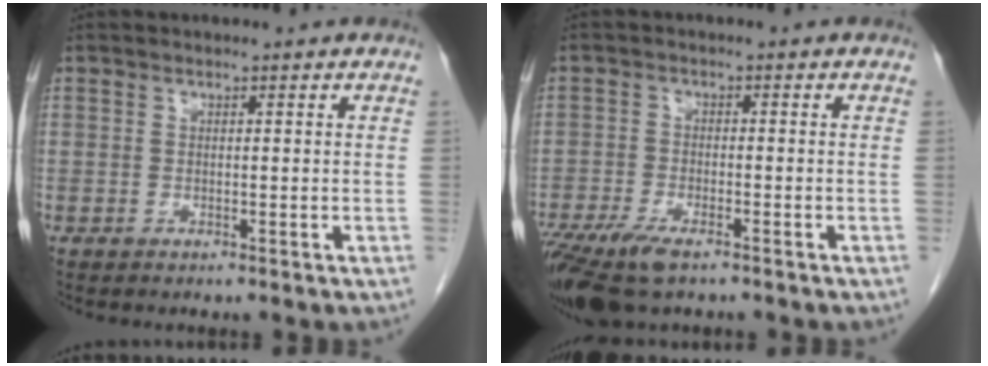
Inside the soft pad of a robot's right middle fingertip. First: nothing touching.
{"total": 9.3, "force": [-6.4, 2.8, 6.1], "torque": [-0.109, -0.020, -0.109]}